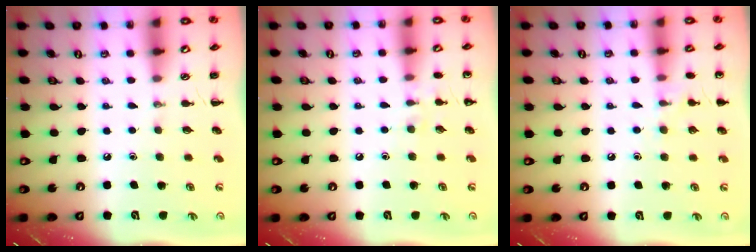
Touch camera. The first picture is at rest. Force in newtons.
{"total": 6.6, "press": 6.3, "slide": 1.9}
{"total": 7.4, "press": 7.2, "slide": 1.6}